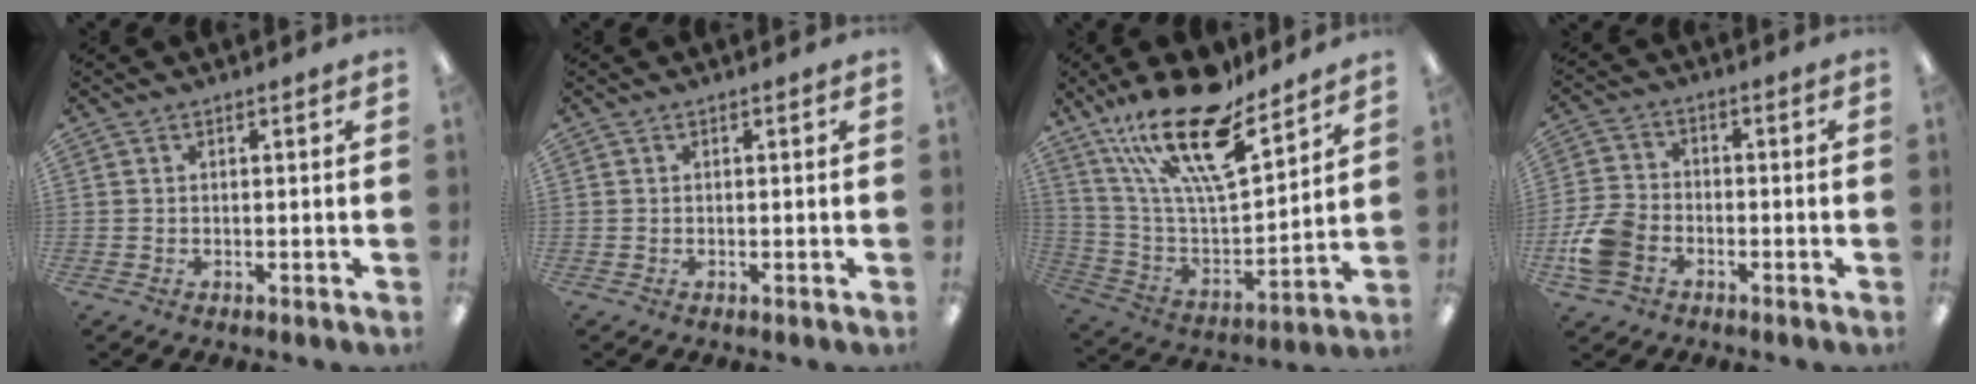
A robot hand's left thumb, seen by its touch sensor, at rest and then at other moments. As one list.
[{"total": 0.0}, {"total": 22.5, "force": [16.0, 7.1, 14.1], "torque": [-0.265, -0.097, 0.274]}, {"total": 9.4, "force": [-3.9, 6.5, 5.5], "torque": [-0.120, 0.020, -0.070]}]